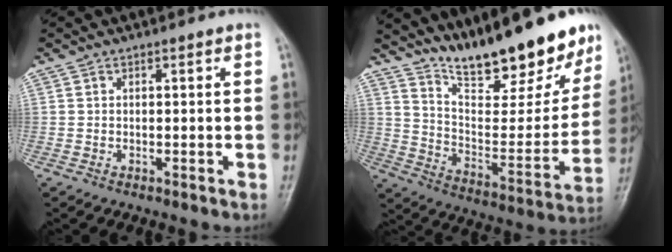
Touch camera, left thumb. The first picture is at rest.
{"total": 23.4, "force": [18.2, 6.1, 13.3], "torque": [-0.161, -0.101, 0.286]}